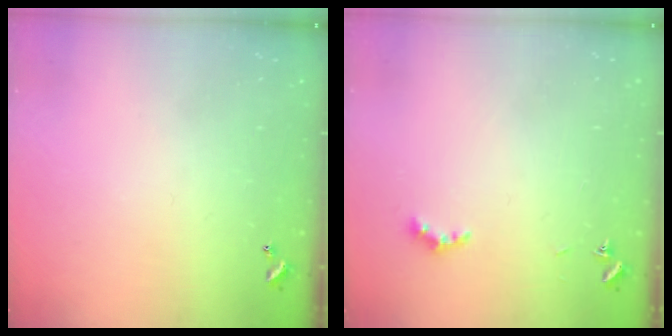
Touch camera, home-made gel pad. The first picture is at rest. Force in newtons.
{"total": 3.5, "press": 3.4, "slide": 1.0}